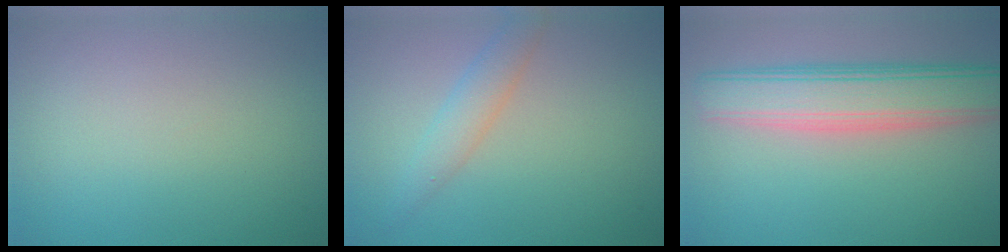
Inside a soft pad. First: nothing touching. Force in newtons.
{"total": 2.3, "press": 2.3, "slide": 0.0}
{"total": 7.2, "press": 7.2, "slide": 0.3}